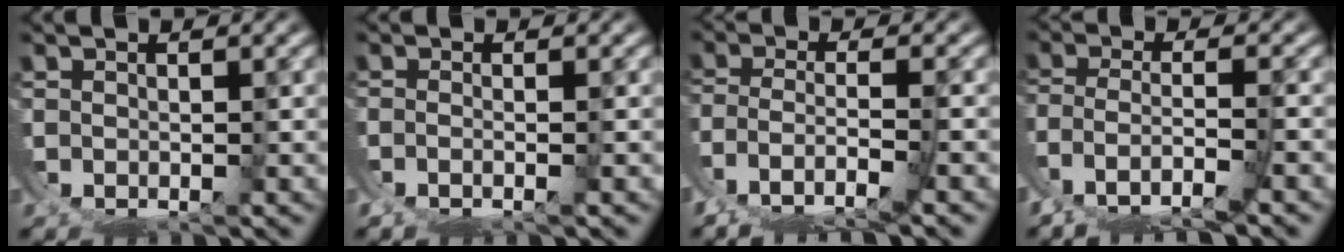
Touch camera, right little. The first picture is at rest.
{"total": 1.8, "force": [-1.0, 0.2, 1.5], "torque": [-0.034, -0.014, -0.008]}
{"total": 2.8, "force": [-1.6, 0.5, 2.2], "torque": [-0.070, -0.028, -0.009]}
{"total": 3.0, "force": [-1.8, 0.8, 2.3], "torque": [-0.073, -0.029, -0.012]}